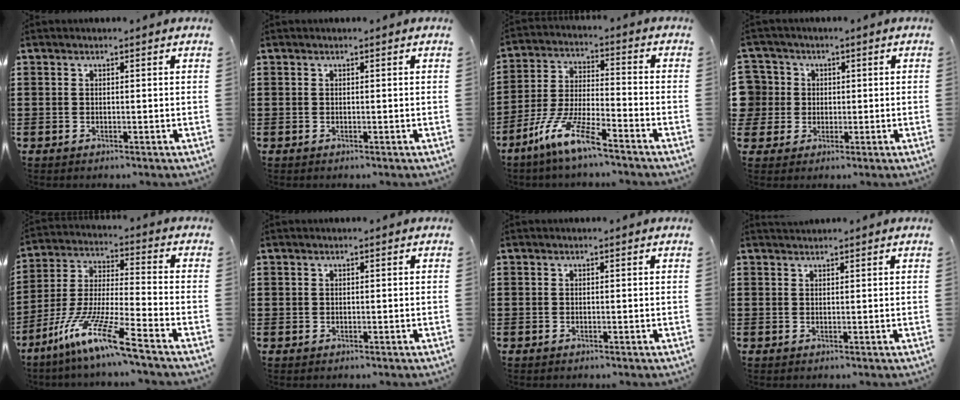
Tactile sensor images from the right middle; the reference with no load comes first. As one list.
[{"total": 0.0}, {"total": 9.7, "force": [-7.3, 0.4, 6.3], "torque": [-0.143, -0.009, -0.146]}, {"total": 4.9, "force": [0.1, 4.8, 0.7], "torque": [-0.051, 0.007, -0.003]}, {"total": 12.1, "force": [-9.2, -0.4, 7.9], "torque": [-0.171, -0.008, -0.185]}, {"total": 0.0}, {"total": 0.0}, {"total": 1.0, "force": [1.0, 0.1, 0.0], "torque": [-0.002, -0.002, 0.020]}]